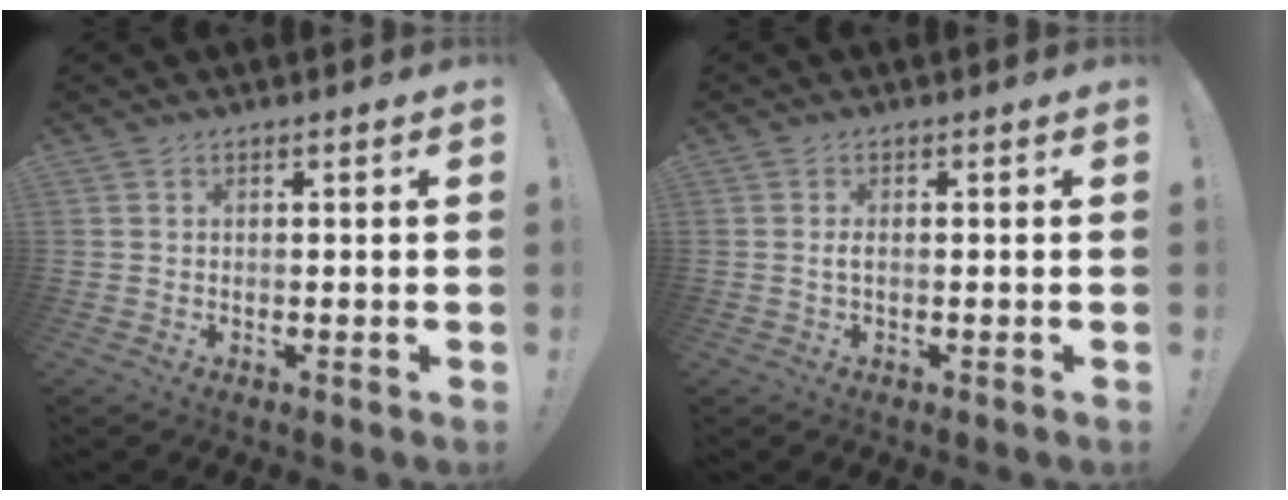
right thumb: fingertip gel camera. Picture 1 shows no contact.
{"total": 1.3, "force": [-0.2, 0.4, 1.2], "torque": [-0.024, 0.003, -0.004]}